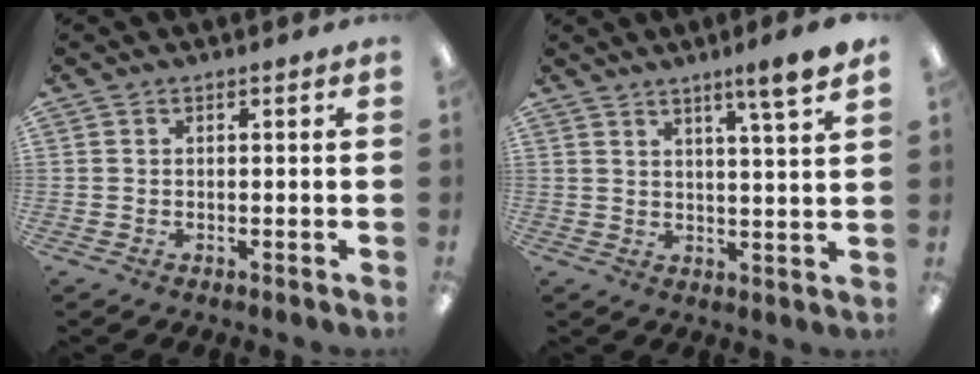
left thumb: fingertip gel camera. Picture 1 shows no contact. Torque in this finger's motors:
{"motor_torque": [0.81, 0.33, 0.27, -0.20, 0.03]}